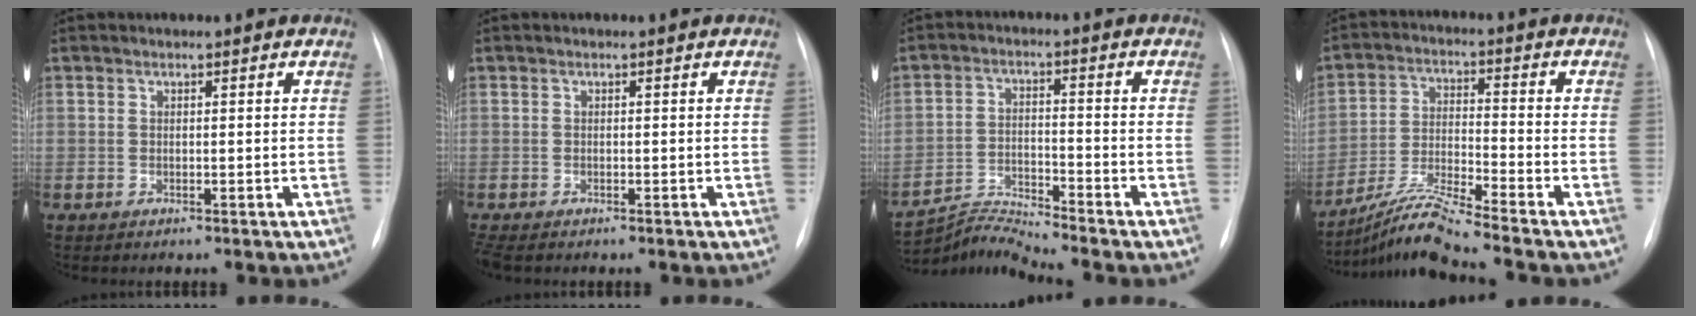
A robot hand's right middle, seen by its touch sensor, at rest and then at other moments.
{"total": 1.8, "force": [-1.4, 0.6, 0.9], "torque": [-0.017, -0.006, -0.020]}
{"total": 6.2, "force": [-5.6, -2.4, -0.8], "torque": [-0.011, -0.012, -0.104]}
{"total": 9.1, "force": [-8.1, -2.1, 3.6], "torque": [-0.080, -0.021, -0.152]}